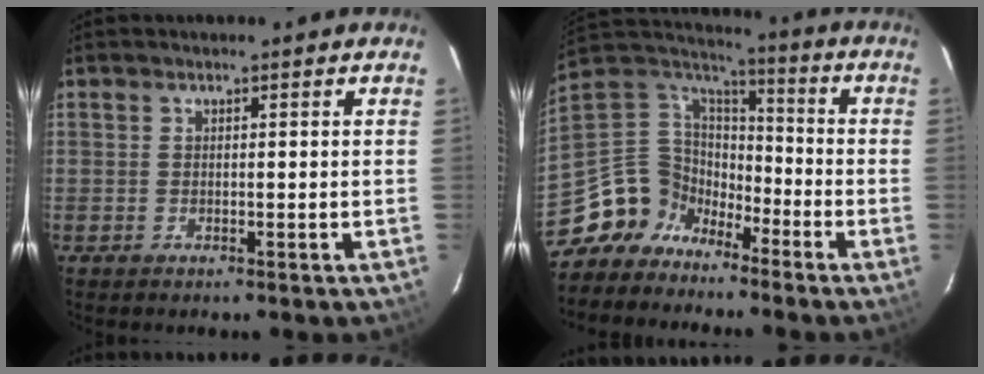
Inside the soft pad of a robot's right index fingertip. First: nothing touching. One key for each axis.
{"total": 11.8, "fx": -9.2, "fy": 7.2, "fz": 1.8, "tx": -0.068, "ty": 0.041, "tz": -0.184}